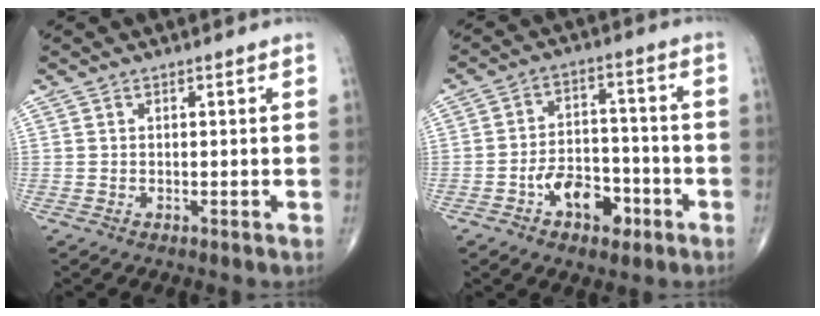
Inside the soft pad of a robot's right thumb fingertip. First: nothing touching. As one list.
[{"total": 9.5, "force": [-4.4, 5.8, 6.2], "torque": [-0.069, 0.042, -0.070]}]